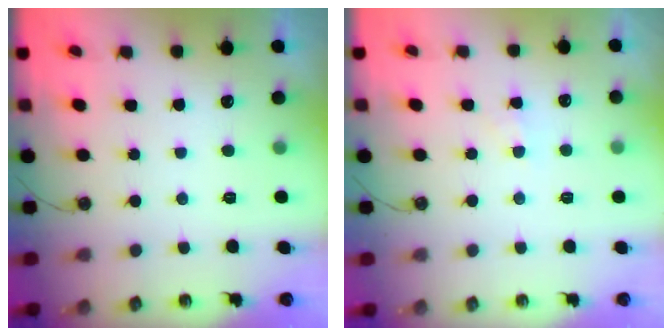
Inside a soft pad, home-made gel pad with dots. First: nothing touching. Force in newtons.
{"total": 4.8, "press": 4.8, "slide": 0.6}